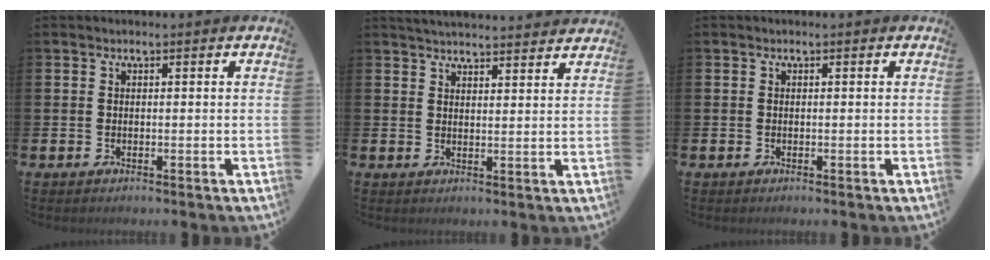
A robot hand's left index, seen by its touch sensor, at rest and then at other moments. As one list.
[{"total": 3.8, "force": [3.8, -0.1, 0.2], "torque": [-0.011, -0.023, 0.069]}, {"total": 0.0}]